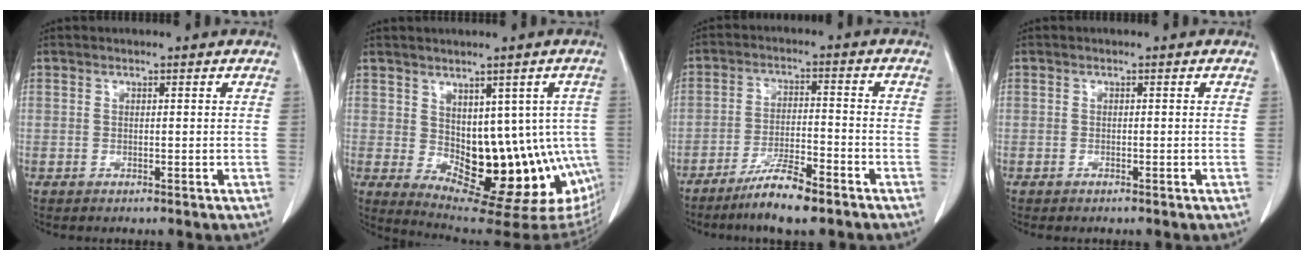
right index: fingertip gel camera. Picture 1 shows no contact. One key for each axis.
{"total": 16.3, "fx": -2.9, "fy": 8.6, "fz": 13.6, "tx": -0.132, "ty": 0.000, "tz": -0.018}
{"total": 8.3, "fx": -6.2, "fy": 0.8, "fz": 5.5, "tx": -0.104, "ty": -0.017, "tz": -0.111}
{"total": 0.6, "fx": -0.6, "fy": 0.1, "fz": 0.2, "tx": -0.010, "ty": -0.001, "tz": -0.010}